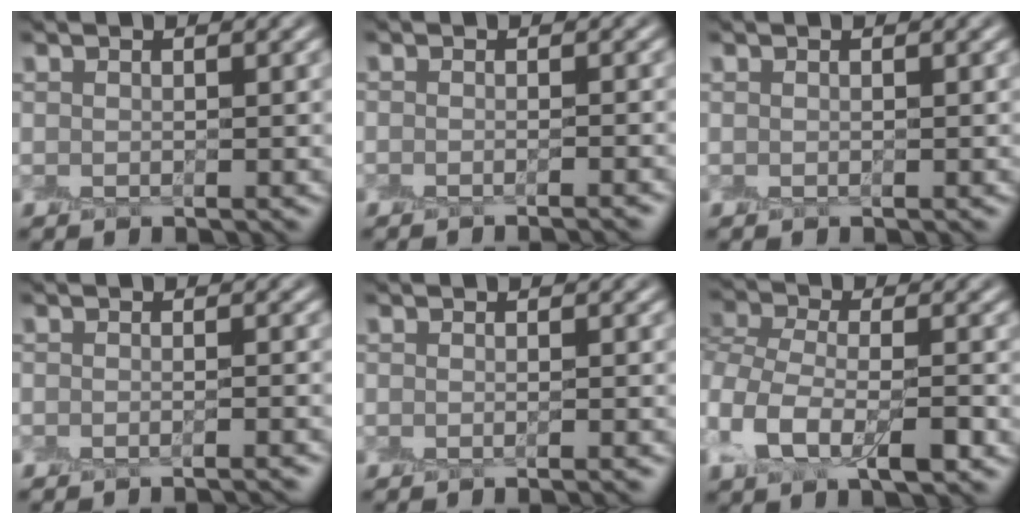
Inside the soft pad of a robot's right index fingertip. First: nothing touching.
{"total": 1.6, "force": [-1.3, 0.1, 0.9], "torque": [-0.003, -0.004, -0.017]}
{"total": 0.0}
{"total": 2.8, "force": [-2.7, 0.2, 0.9], "torque": [-0.006, 0.007, -0.032]}
{"total": 1.3, "force": [-1.1, 0.0, 0.7], "torque": [-0.005, -0.006, -0.015]}
{"total": 6.8, "force": [-2.5, 3.8, 5.1], "torque": [-0.117, 0.002, -0.056]}